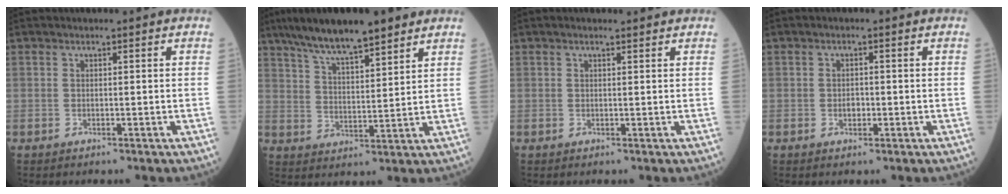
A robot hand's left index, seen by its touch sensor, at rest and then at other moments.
{"total": 12.4, "force": [9.7, 1.9, 7.5], "torque": [-0.133, 0.021, 0.168]}
{"total": 1.3, "force": [1.1, 0.1, 0.6], "torque": [-0.012, 0.012, 0.018]}
{"total": 1.5, "force": [-0.4, 1.1, 1.0], "torque": [-0.018, 0.003, -0.005]}